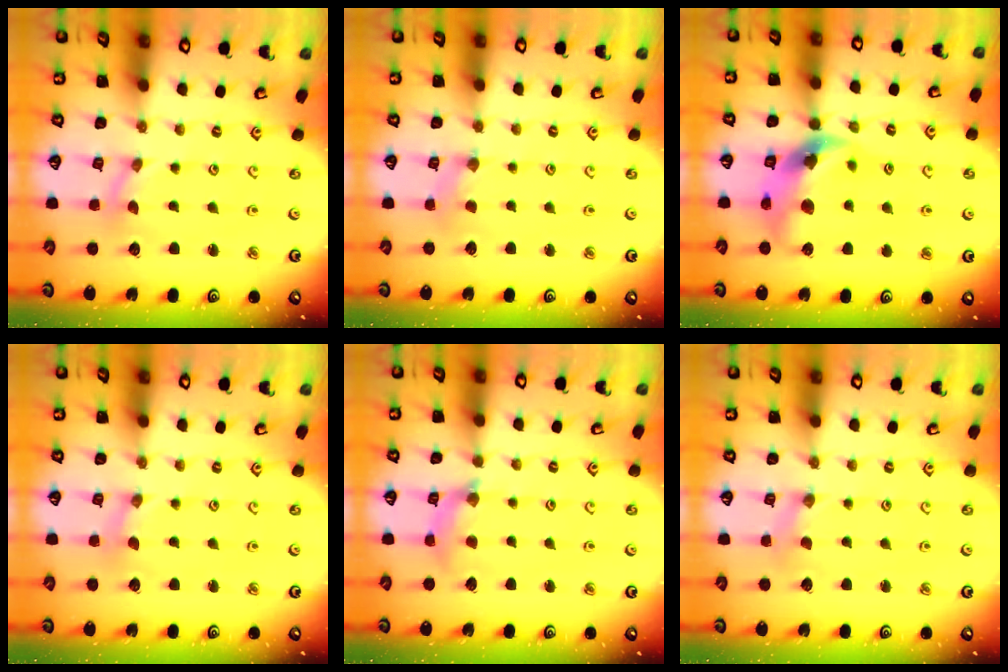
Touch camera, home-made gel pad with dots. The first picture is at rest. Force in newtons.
{"total": 0.6, "press": 0.6, "slide": 0.1}
{"total": 13.0, "press": 12.9, "slide": 1.8}
{"total": 0.0}
{"total": 6.3, "press": 6.3, "slide": 0.6}
{"total": 0.0}